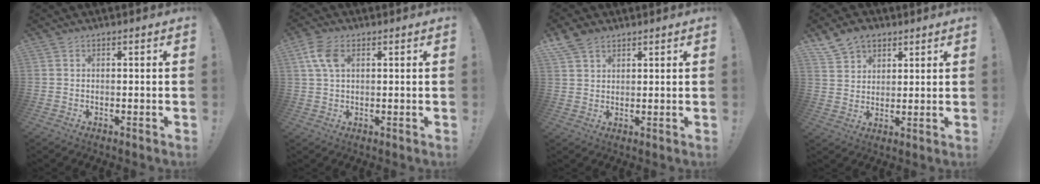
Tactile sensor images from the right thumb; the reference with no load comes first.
{"total": 6.8, "force": [2.2, 4.0, 5.0], "torque": [-0.108, 0.002, 0.043]}
{"total": 5.8, "force": [4.1, 3.6, 2.2], "torque": [-0.040, -0.014, 0.080]}
{"total": 8.6, "force": [5.9, 5.7, 2.5], "torque": [-0.050, -0.028, 0.118]}